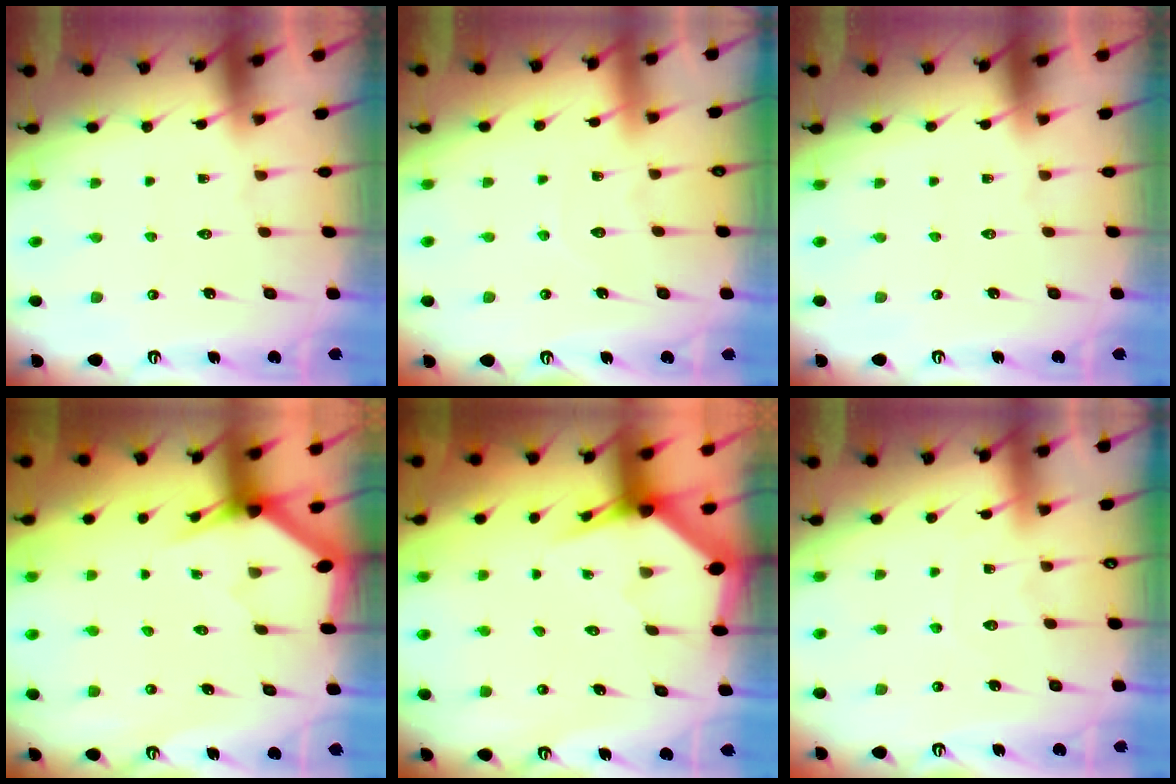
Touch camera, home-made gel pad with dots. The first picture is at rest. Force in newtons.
{"total": 4.8, "press": 4.8, "slide": 0.5}
{"total": 0.0}
{"total": 3.0, "press": 3.0, "slide": 0.2}
{"total": 3.4, "press": 3.4, "slide": 0.5}
{"total": 3.5, "press": 3.5, "slide": 0.5}